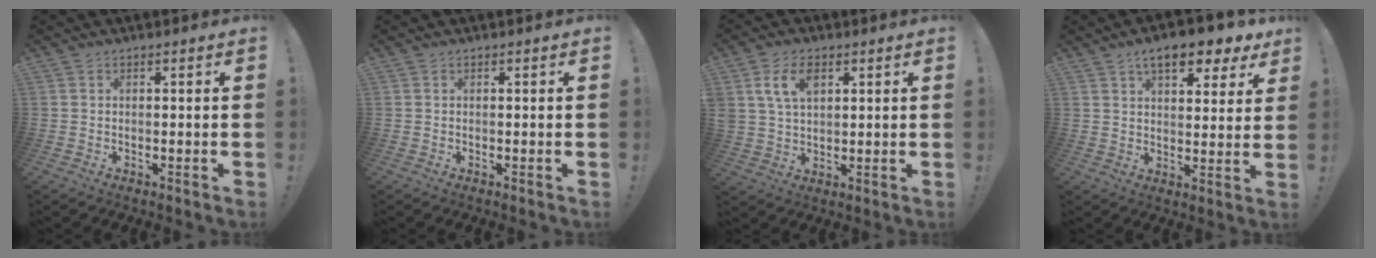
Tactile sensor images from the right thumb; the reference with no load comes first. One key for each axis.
{"total": 0.0}
{"total": 8.5, "fx": 3.6, "fy": 5.4, "fz": 5.6, "tx": -0.104, "ty": 0.000, "tz": 0.068}
{"total": 10.8, "fx": 6.9, "fy": 4.3, "fz": 7.2, "tx": -0.096, "ty": -0.039, "tz": 0.116}